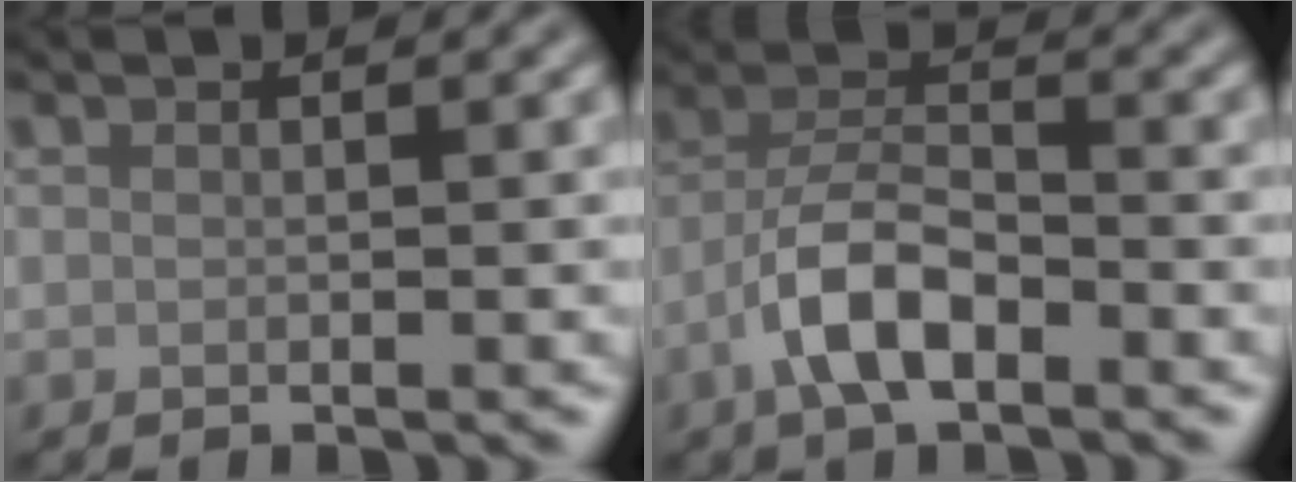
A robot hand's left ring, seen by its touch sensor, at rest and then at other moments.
{"total": 5.2, "force": [-2.8, 2.0, 3.9], "torque": [-0.071, 0.013, -0.060]}